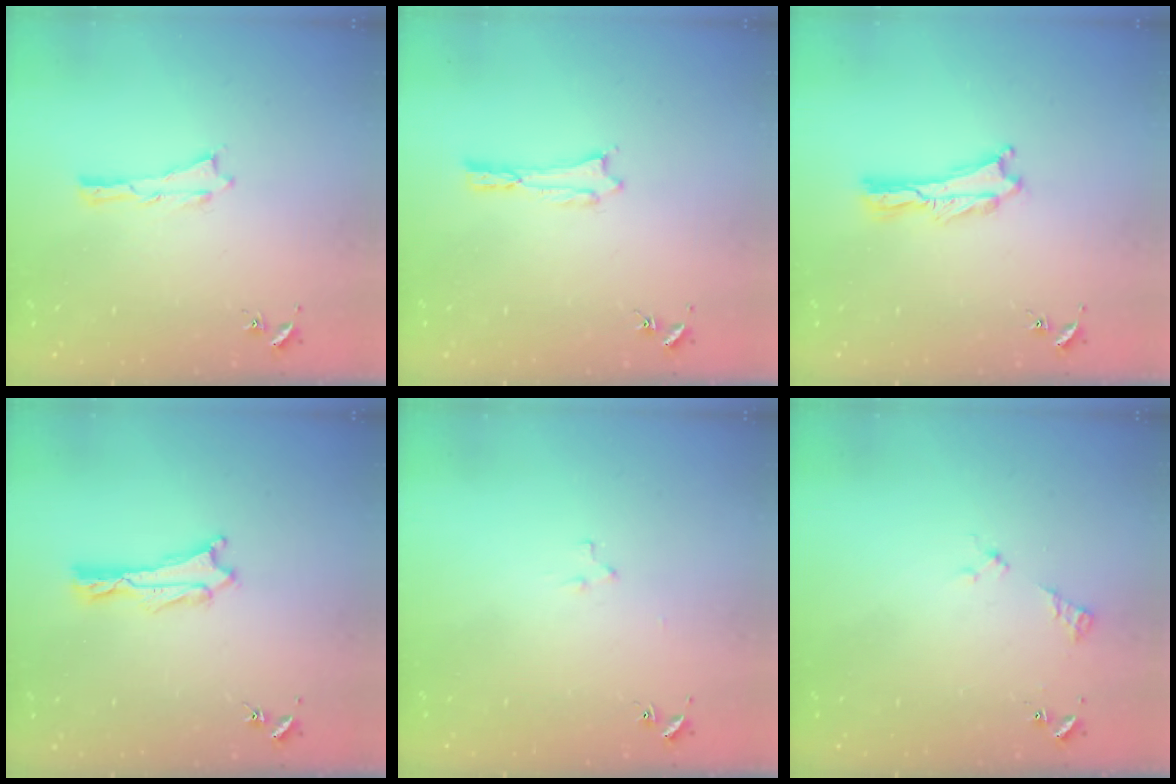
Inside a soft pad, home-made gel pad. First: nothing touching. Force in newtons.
{"total": 0.0}
{"total": 0.7, "press": 0.7, "slide": 0.2}
{"total": 1.0, "press": 1.0, "slide": 0.1}
{"total": 2.2, "press": 2.2, "slide": 0.2}
{"total": 2.5, "press": 2.5, "slide": 0.3}